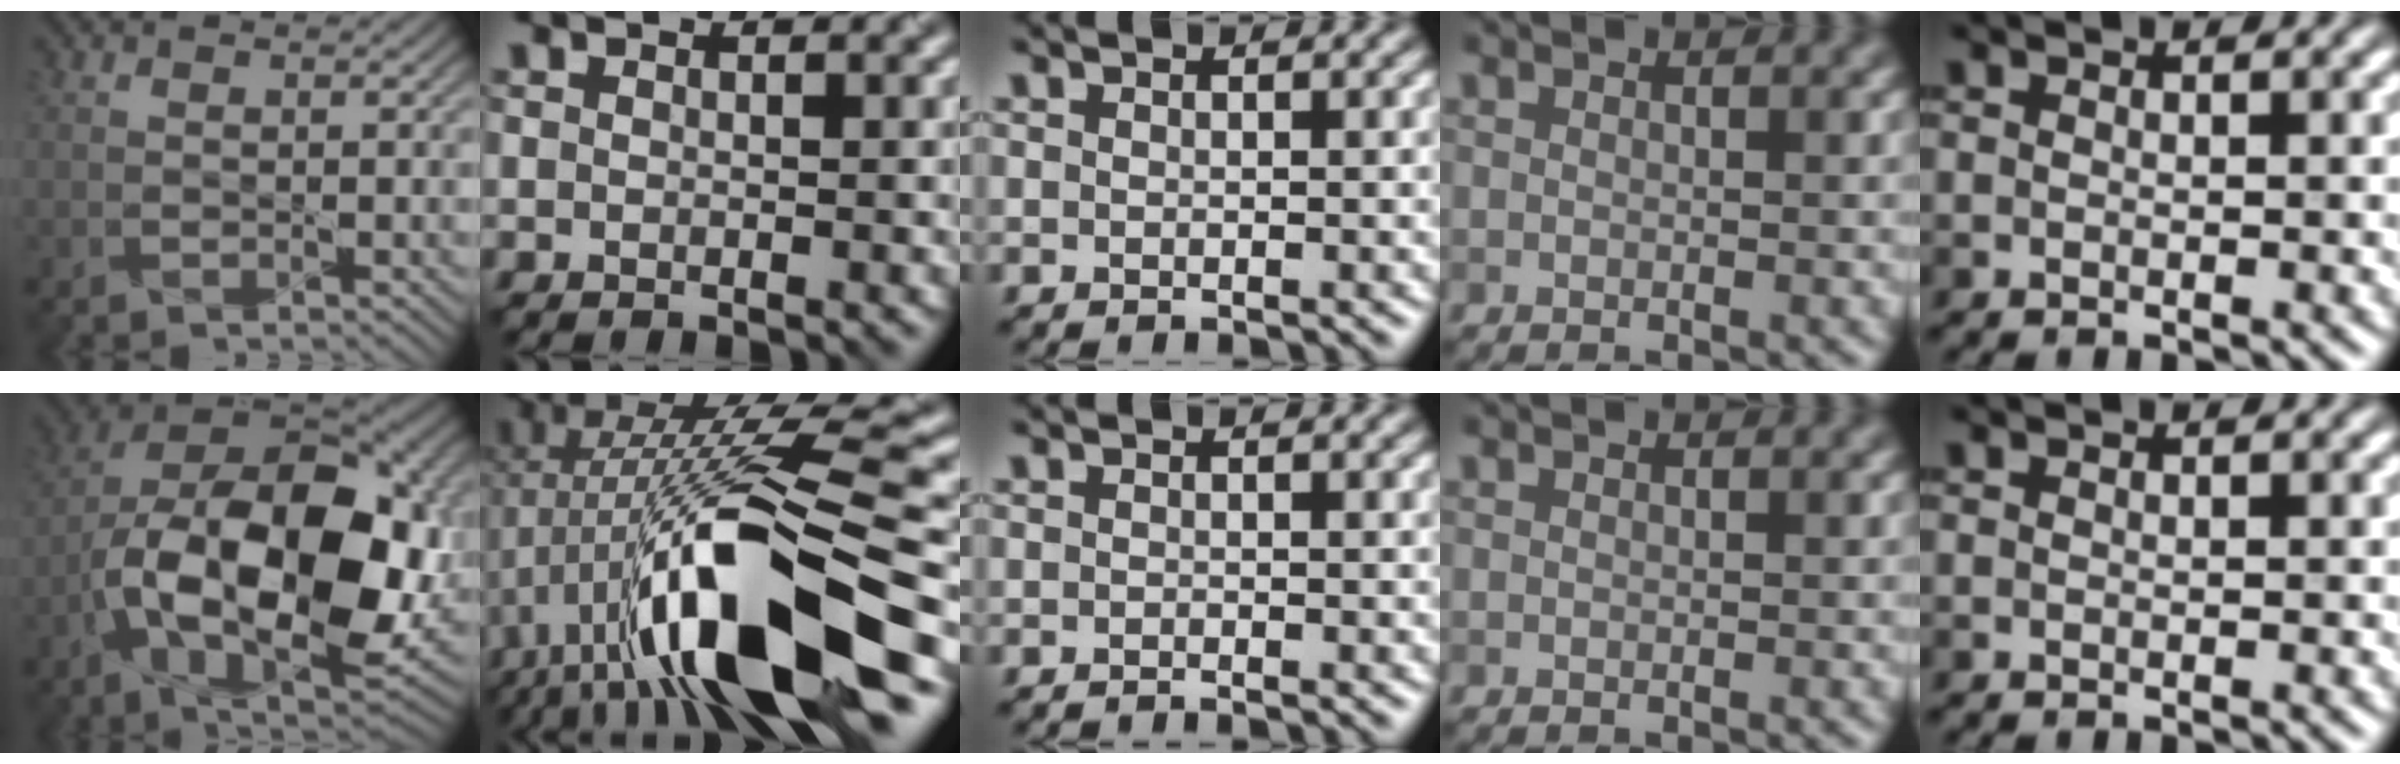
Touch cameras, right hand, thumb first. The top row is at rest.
{"thumb": {"total": 19.2, "force": [-4.1, 10.3, 15.7], "torque": [-0.283, -0.011, -0.068]}, "index": {"total": 14.8, "force": [-4.0, 3.7, 13.7], "torque": [-0.236, 0.012, -0.065]}, "middle": {"total": 0.6, "force": [-0.5, 0.0, 0.2], "torque": [0.000, -0.001, -0.010]}}